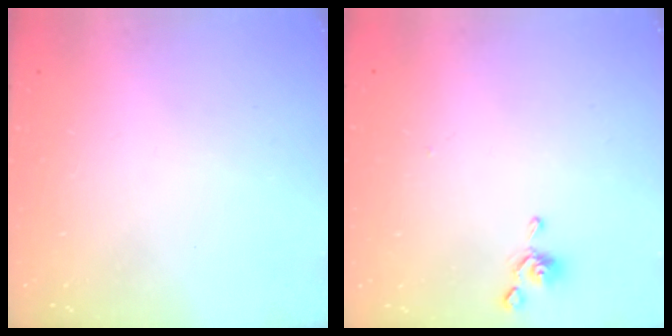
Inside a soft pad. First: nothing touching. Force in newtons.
{"total": 0.6, "press": 0.0, "slide": 0.6}